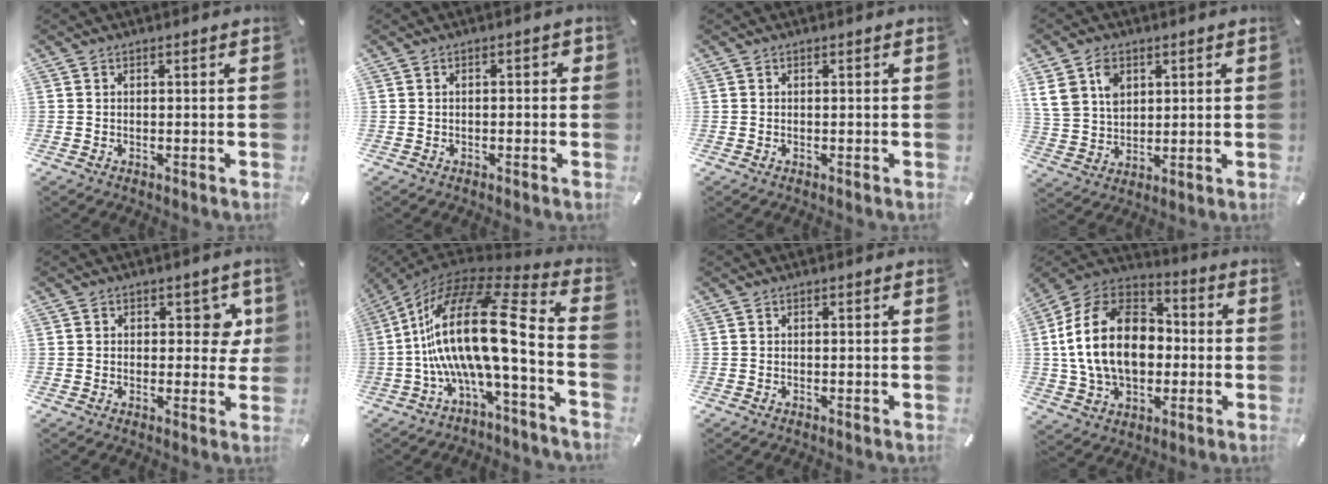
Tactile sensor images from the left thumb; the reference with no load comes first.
{"total": 1.5, "force": [-0.7, 0.8, 1.1], "torque": [-0.020, 0.004, -0.014]}
{"total": 0.0}
{"total": 9.4, "force": [3.6, 7.3, 4.6], "torque": [-0.098, 0.003, 0.066]}
{"total": 6.6, "force": [2.1, 4.4, 4.4], "torque": [-0.045, -0.002, 0.029]}
{"total": 22.5, "force": [-1.1, 7.0, 21.3], "torque": [-0.450, -0.019, -0.030]}
{"total": 0.0}
{"total": 19.8, "force": [-0.5, 14.8, 13.1], "torque": [-0.283, 0.013, -0.013]}